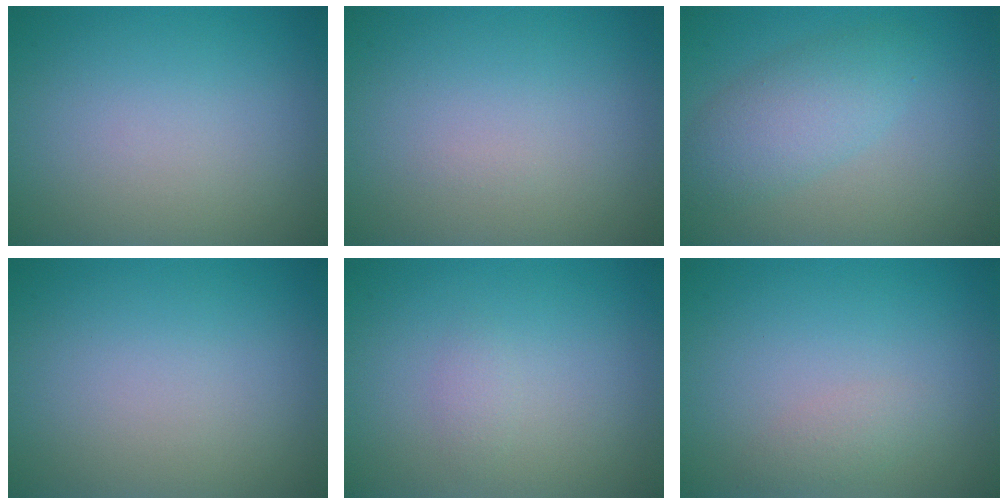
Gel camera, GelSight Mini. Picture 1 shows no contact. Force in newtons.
{"total": 0.0}
{"total": 3.8, "press": 3.8, "slide": 0.2}
{"total": 0.0}
{"total": 0.8, "press": 0.8, "slide": 0.0}
{"total": 1.1, "press": 1.1, "slide": 0.0}